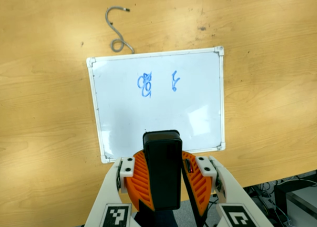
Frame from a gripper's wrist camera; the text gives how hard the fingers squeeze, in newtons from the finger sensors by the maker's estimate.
{"total": 10.0, "left": 10.2, "right": 9.8}